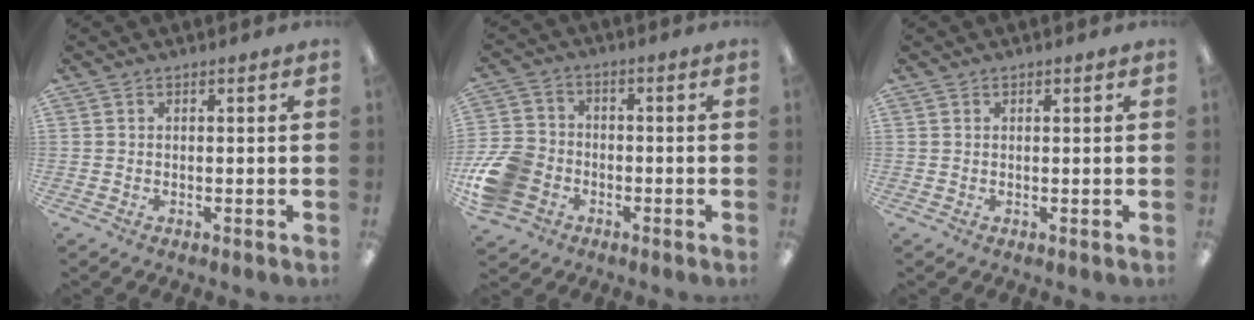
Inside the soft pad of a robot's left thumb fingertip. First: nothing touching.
{"total": 11.8, "force": [-4.3, 9.2, 5.9], "torque": [-0.137, 0.039, -0.075]}
{"total": 0.5, "force": [0.4, 0.3, 0.2], "torque": [-0.003, 0.003, 0.006]}